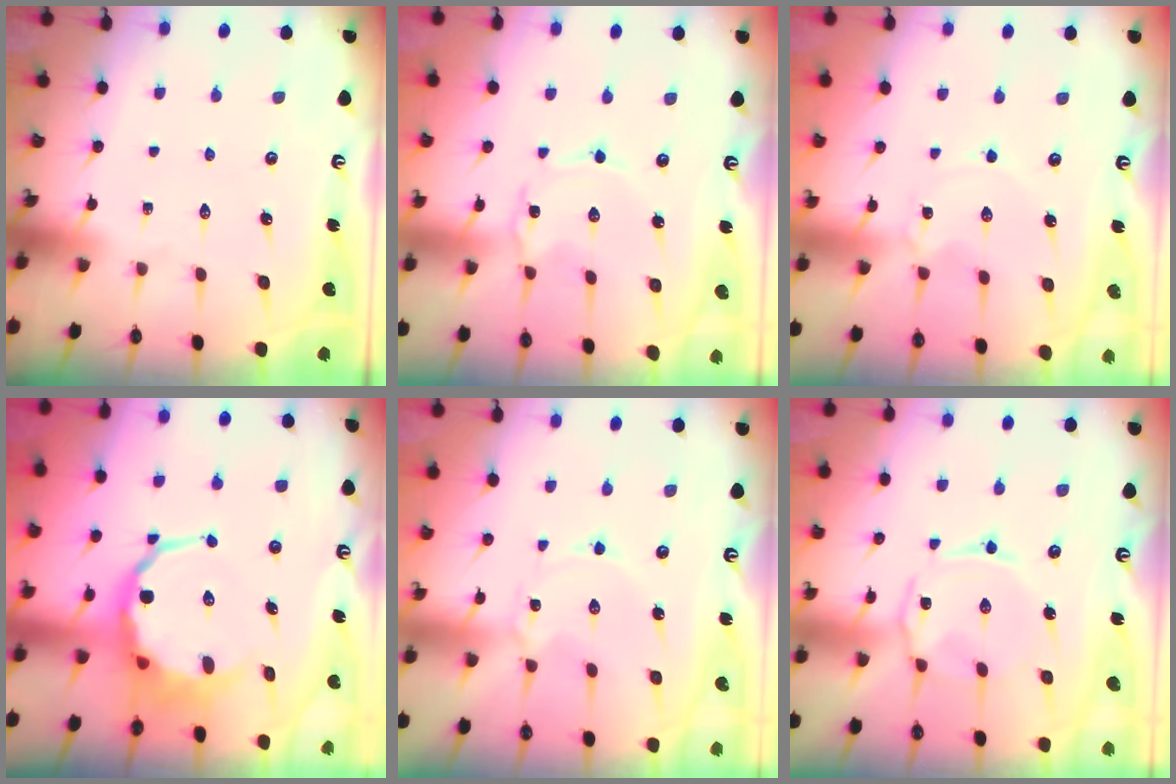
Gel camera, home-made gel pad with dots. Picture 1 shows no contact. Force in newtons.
{"total": 1.2, "press": 1.2, "slide": 0.1}
{"total": 1.5, "press": 1.5, "slide": 0.2}
{"total": 8.3, "press": 8.1, "slide": 1.8}
{"total": 1.7, "press": 1.7, "slide": 0.3}
{"total": 2.9, "press": 2.9, "slide": 0.5}